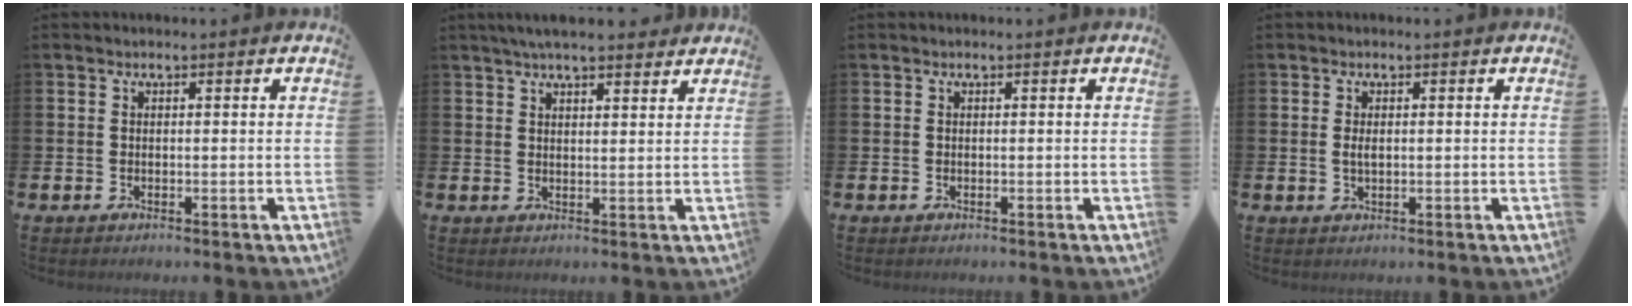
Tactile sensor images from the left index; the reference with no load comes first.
{"total": 4.2, "force": [3.8, 0.6, 1.5], "torque": [-0.032, -0.009, 0.069]}
{"total": 0.0}
{"total": 1.4, "force": [0.2, 0.6, 1.2], "torque": [-0.019, 0.002, 0.001]}